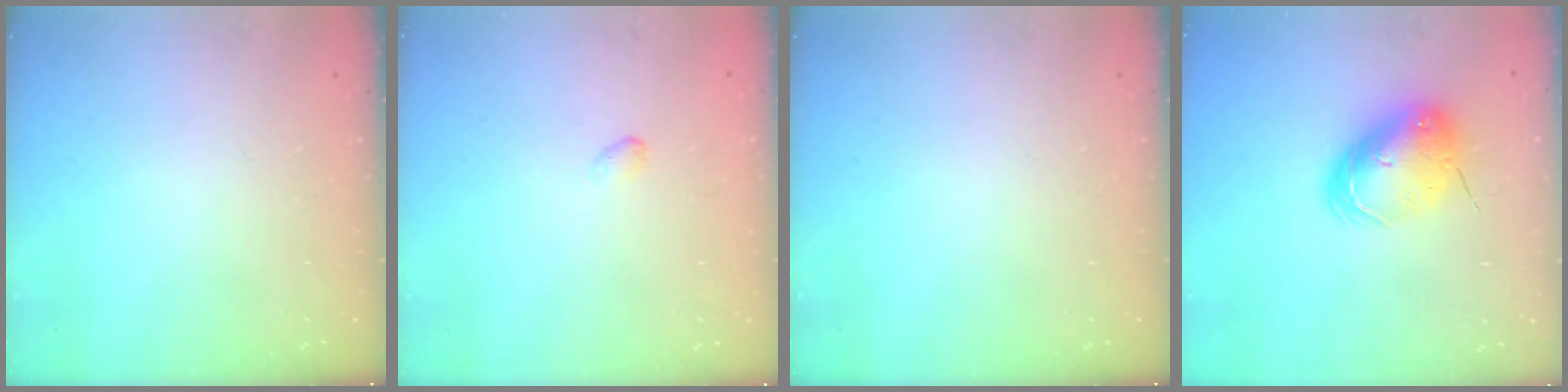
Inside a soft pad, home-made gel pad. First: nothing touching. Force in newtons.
{"total": 2.7, "press": 2.7, "slide": 0.5}
{"total": 0.0}
{"total": 9.0, "press": 8.9, "slide": 1.7}